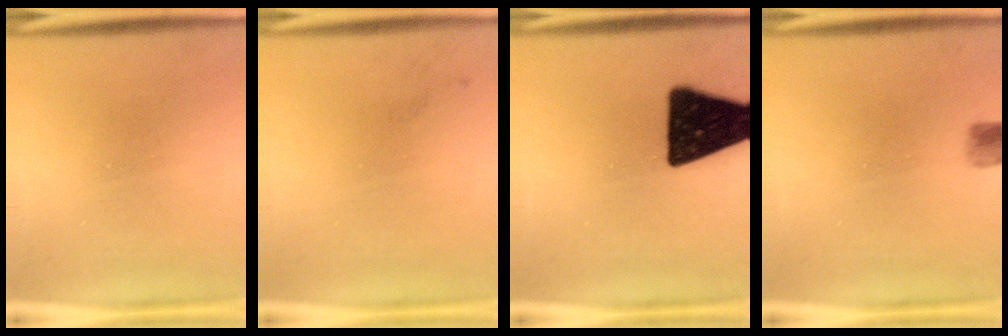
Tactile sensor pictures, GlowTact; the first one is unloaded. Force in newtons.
{"total": 1.1}
{"total": 18.8}
{"total": 2.4}